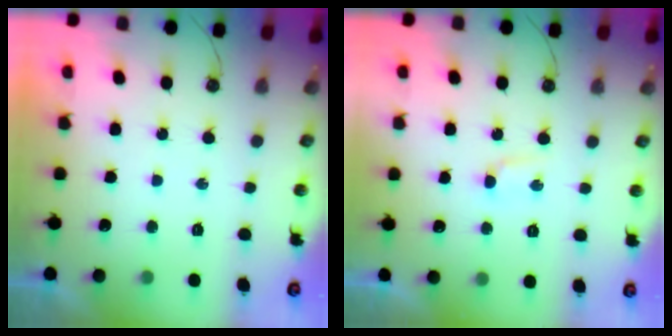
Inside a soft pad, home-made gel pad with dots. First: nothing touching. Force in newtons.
{"total": 4.8, "press": 3.0, "slide": 3.8}